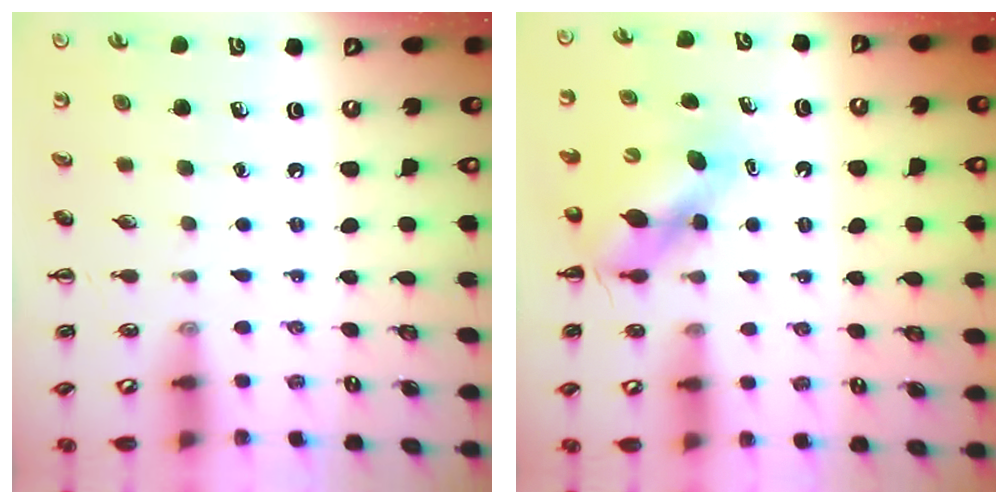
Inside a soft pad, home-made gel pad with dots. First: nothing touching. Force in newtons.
{"total": 6.0, "press": 6.0, "slide": 0.4}